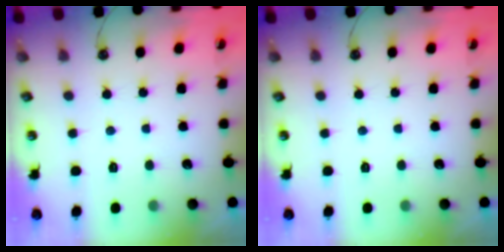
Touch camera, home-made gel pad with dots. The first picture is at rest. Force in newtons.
{"total": 0.0}